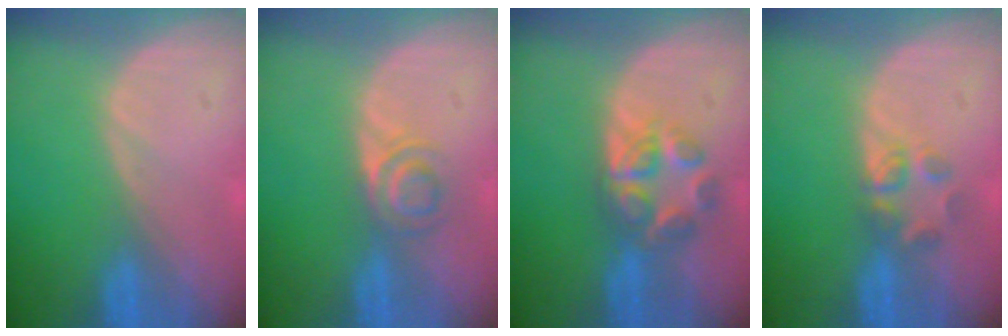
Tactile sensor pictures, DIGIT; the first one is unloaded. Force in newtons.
{"total": 3.5, "press": 3.4, "slide": 0.9}
{"total": 6.4, "press": 5.6, "slide": 3.1}
{"total": 3.1, "press": 3.0, "slide": 0.8}